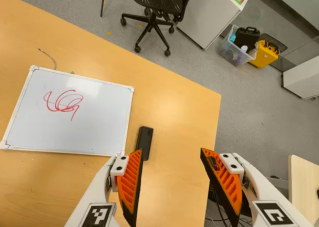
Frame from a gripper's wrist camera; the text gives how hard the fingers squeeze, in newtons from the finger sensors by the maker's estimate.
{"total": 0.0}